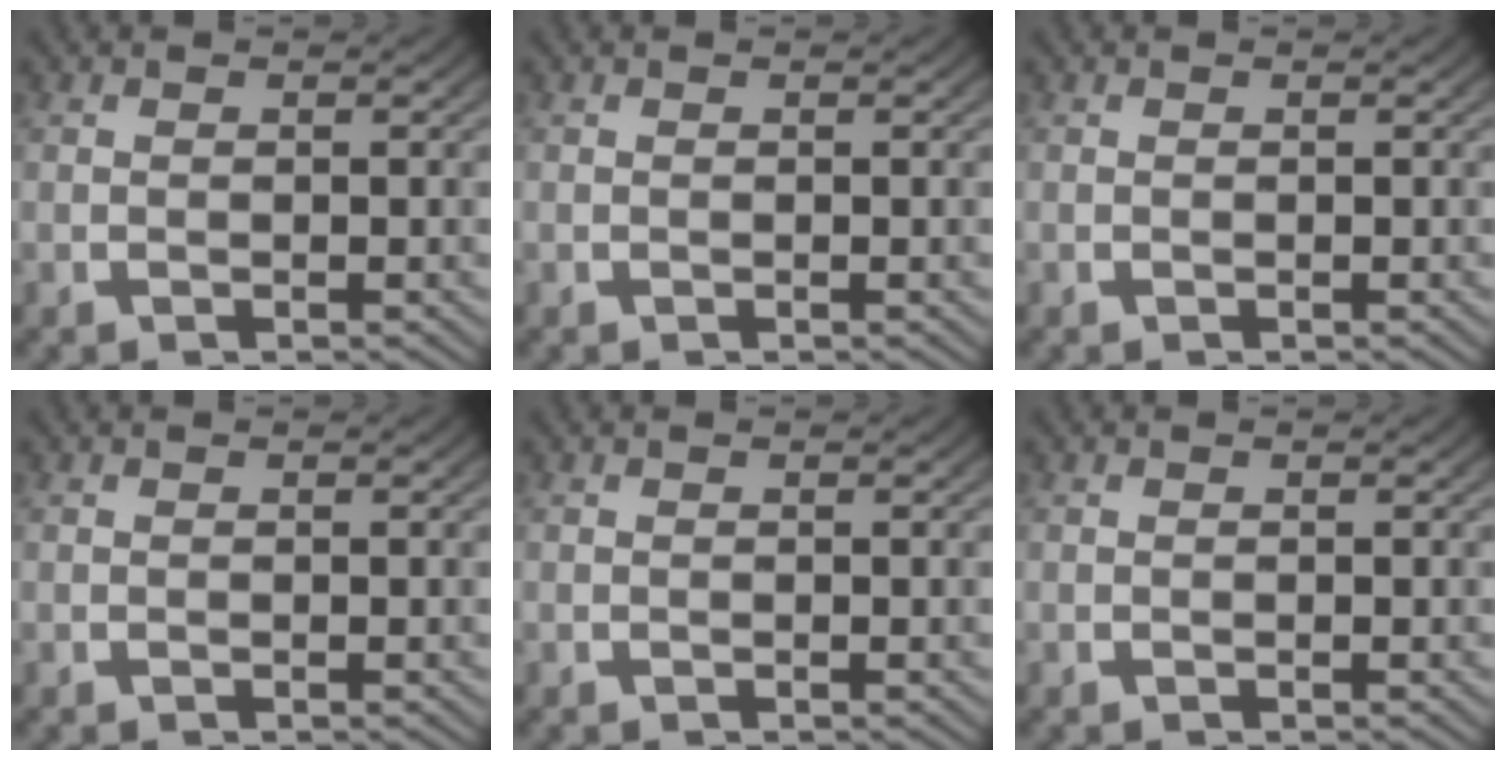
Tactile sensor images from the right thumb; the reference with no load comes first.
{"total": 0.0}
{"total": 0.0}
{"total": 0.0}
{"total": 0.0}
{"total": 0.0}